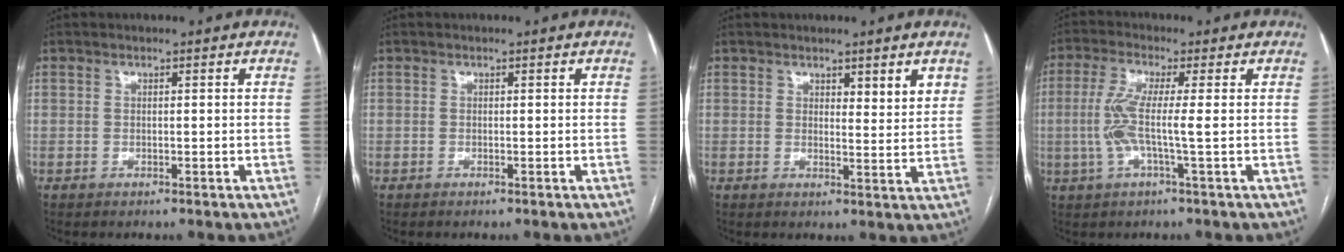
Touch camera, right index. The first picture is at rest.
{"total": 0.0}
{"total": 3.9, "force": [2.5, 0.8, 2.8], "torque": [-0.036, -0.010, 0.036]}
{"total": 6.2, "force": [-0.3, 0.0, 6.2], "torque": [-0.143, 0.005, -0.009]}